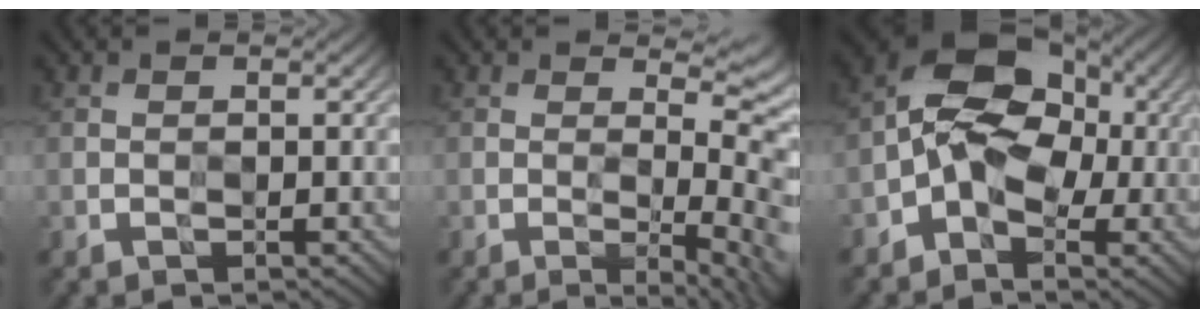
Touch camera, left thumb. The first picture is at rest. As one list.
[{"total": 7.8, "force": [-0.3, 1.8, 7.6], "torque": [-0.092, 0.006, 0.001]}, {"total": 8.2, "force": [-1.7, 5.6, 5.8], "torque": [-0.104, 0.016, -0.054]}]